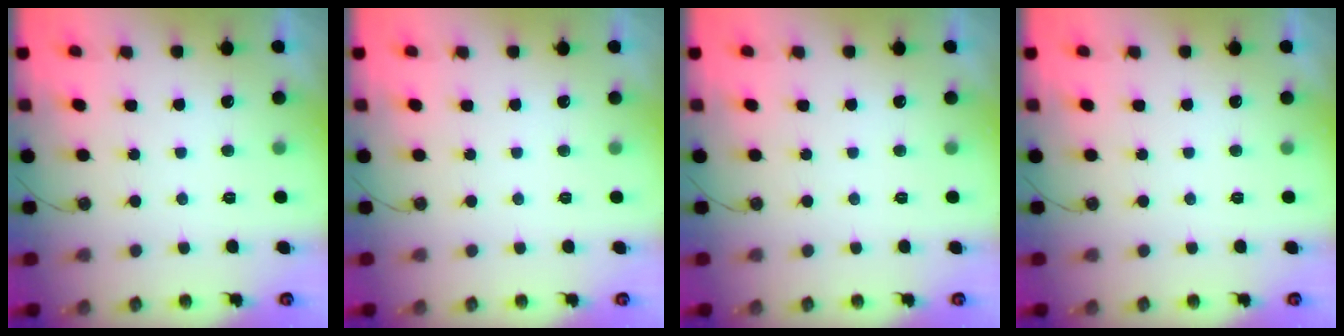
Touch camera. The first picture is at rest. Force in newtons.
{"total": 0.0}
{"total": 0.0}
{"total": 0.0}